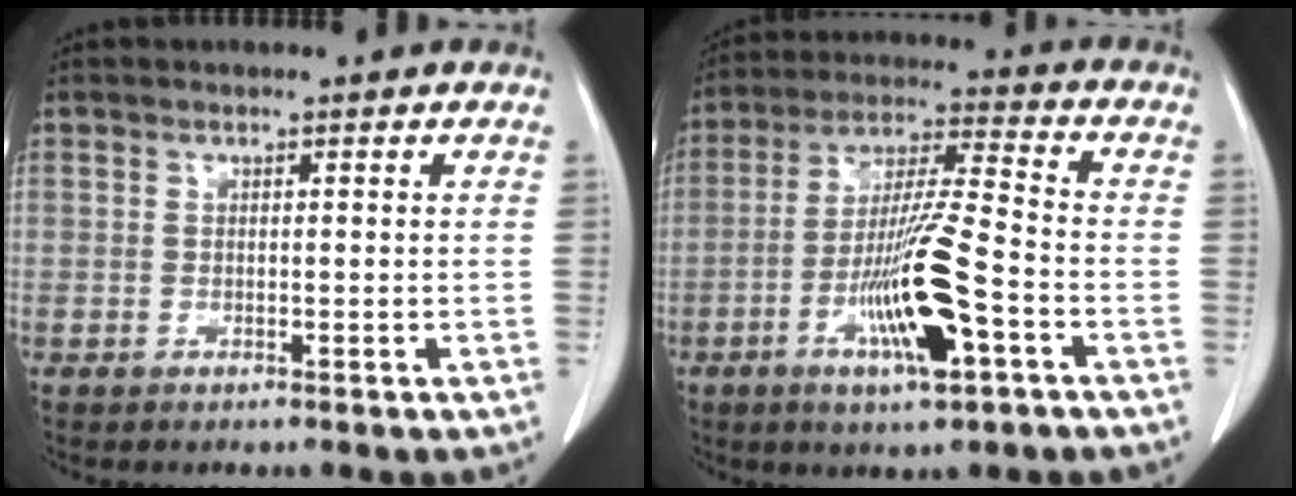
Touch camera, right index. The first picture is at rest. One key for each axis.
{"total": 13.8, "fx": -5.3, "fy": 1.1, "fz": 12.7, "tx": -0.243, "ty": -0.009, "tz": -0.092}